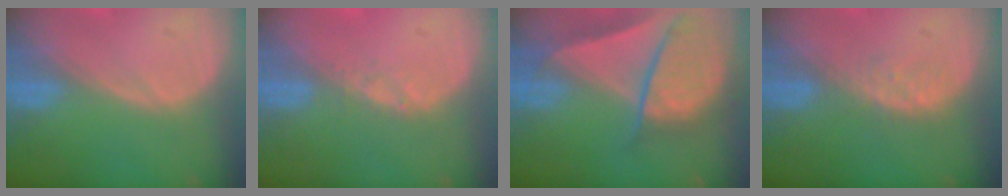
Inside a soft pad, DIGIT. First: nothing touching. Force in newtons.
{"total": 1.3, "press": 1.0, "slide": 0.8}
{"total": 9.4, "press": 7.9, "slide": 5.1}
{"total": 2.8, "press": 2.8, "slide": 0.3}